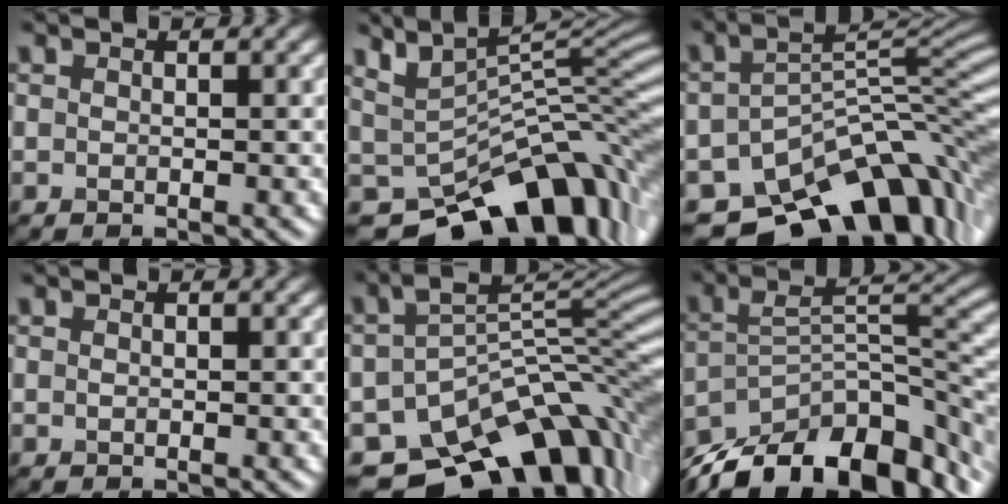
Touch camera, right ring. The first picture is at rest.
{"total": 10.6, "force": [-3.8, 5.7, 8.1], "torque": [-0.133, -0.007, -0.052]}
{"total": 13.0, "force": [-8.8, 6.2, 7.4], "torque": [-0.114, -0.013, -0.130]}
{"total": 0.0}
{"total": 13.8, "force": [-7.9, 7.3, 8.5], "torque": [-0.144, -0.006, -0.116]}
{"total": 13.6, "force": [-9.6, 5.4, 7.9], "torque": [-0.130, 0.008, -0.167]}